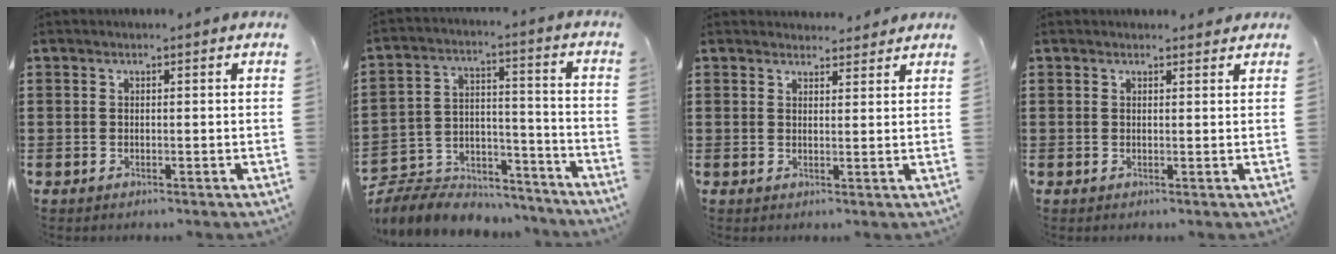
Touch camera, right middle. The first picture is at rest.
{"total": 7.0, "force": [-6.7, 2.1, 0.5], "torque": [-0.022, 0.009, -0.139]}
{"total": 2.3, "force": [2.3, 0.4, -0.3], "torque": [0.006, -0.004, 0.043]}
{"total": 1.0, "force": [0.9, 0.4, 0.0], "torque": [0.004, -0.002, 0.016]}